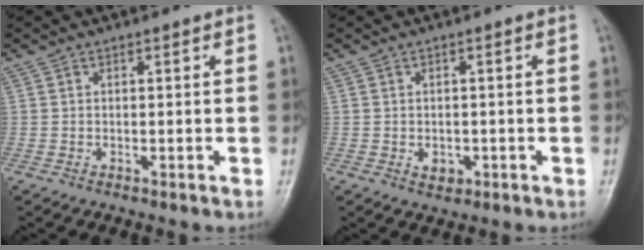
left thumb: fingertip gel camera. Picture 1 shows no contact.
{"total": 2.7, "force": [-0.9, 2.0, 1.6], "torque": [-0.014, 0.003, -0.008]}